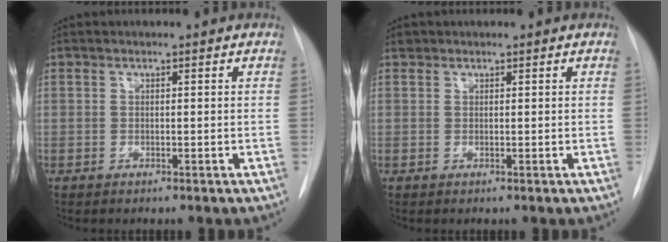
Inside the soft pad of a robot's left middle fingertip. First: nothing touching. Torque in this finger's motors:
{"motor_torque": [-0.06, 0.07, -0.04, 0.01]}